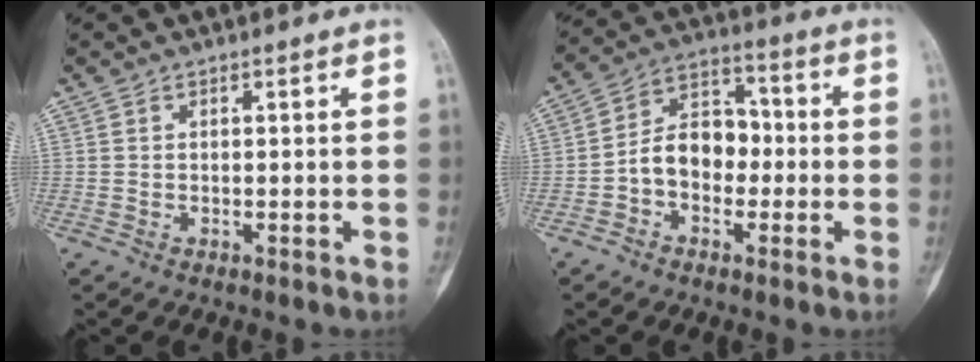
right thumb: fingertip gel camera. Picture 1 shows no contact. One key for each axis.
{"total": 9.8, "fx": -1.9, "fy": 7.1, "fz": 6.4, "tx": -0.081, "ty": 0.042, "tz": -0.048}